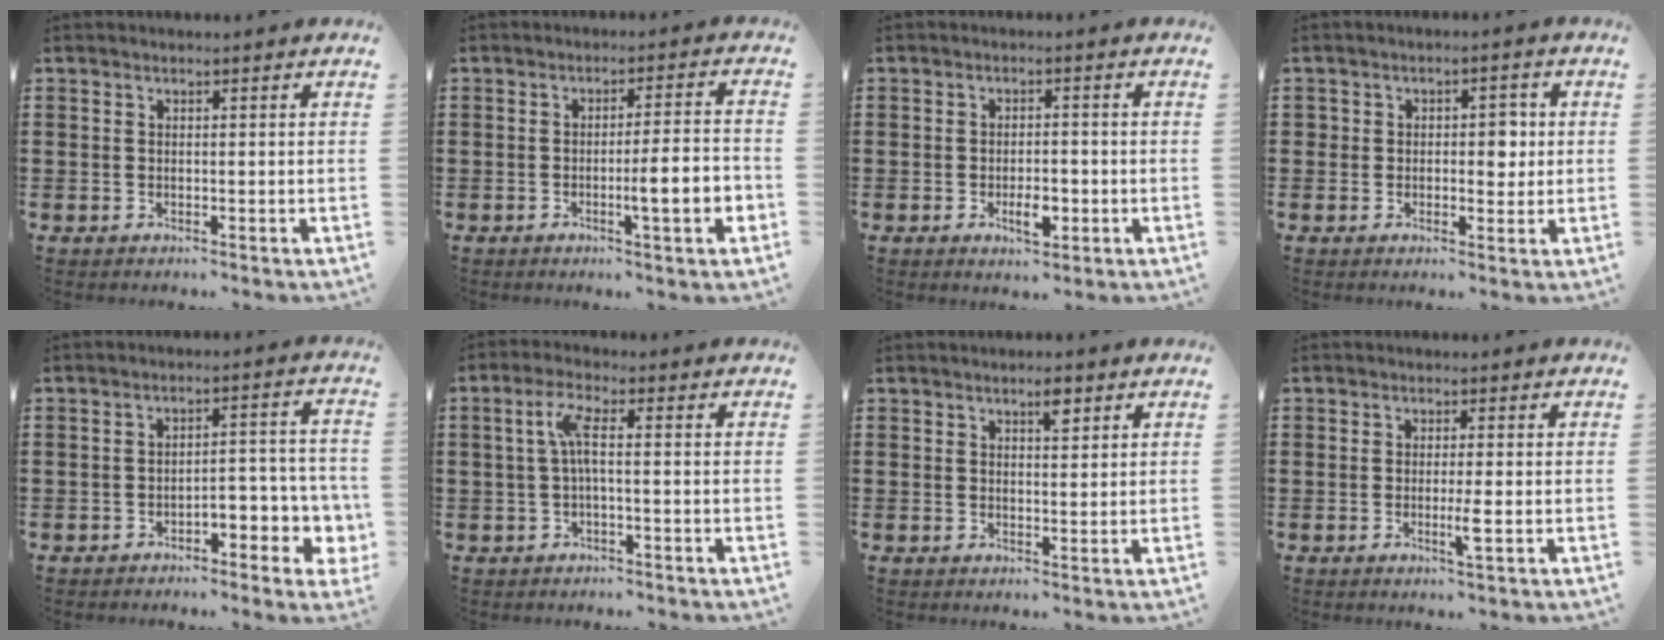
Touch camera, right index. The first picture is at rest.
{"total": 6.6, "force": [-2.0, 0.5, 6.2], "torque": [-0.091, -0.010, -0.035]}
{"total": 4.0, "force": [-1.4, 1.8, 3.3], "torque": [-0.056, 0.006, -0.024]}
{"total": 3.5, "force": [0.1, 2.5, 2.4], "torque": [-0.037, 0.004, -0.007]}
{"total": 4.3, "force": [-2.5, 1.7, 3.0], "torque": [-0.044, 0.006, -0.050]}
{"total": 4.2, "force": [-0.1, 0.7, 4.1], "torque": [-0.087, 0.005, -0.008]}
{"total": 2.9, "force": [1.8, 1.0, 2.1], "torque": [-0.029, -0.002, 0.027]}
{"total": 2.7, "force": [-0.8, 0.0, 2.6], "torque": [-0.053, -0.008, -0.017]}